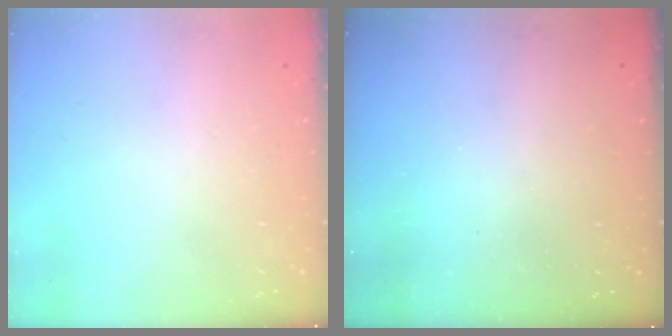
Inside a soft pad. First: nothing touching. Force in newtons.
{"total": 3.0, "press": 3.0, "slide": 0.1}